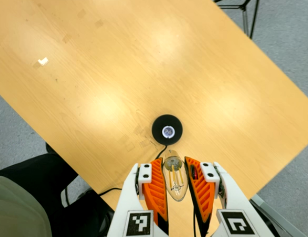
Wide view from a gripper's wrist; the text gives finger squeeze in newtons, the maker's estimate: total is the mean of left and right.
{"total": 20.0, "left": 21.9, "right": 18.0}